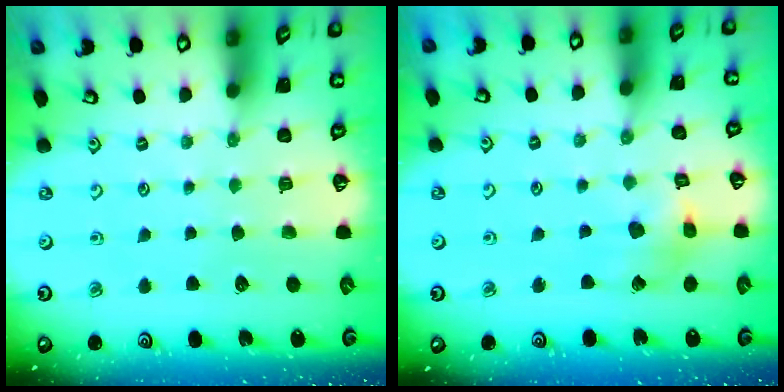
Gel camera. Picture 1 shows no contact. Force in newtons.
{"total": 8.7, "press": 8.6, "slide": 1.1}